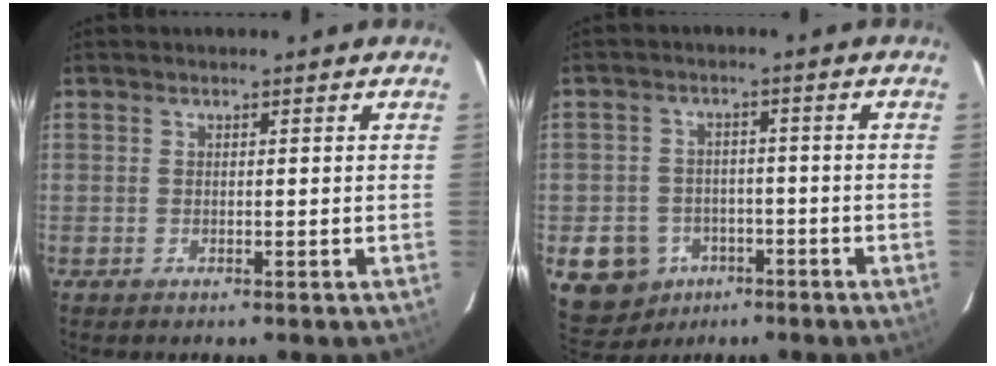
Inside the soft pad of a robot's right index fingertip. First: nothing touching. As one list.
[{"total": 10.1, "force": [-4.9, 8.2, 3.0], "torque": [-0.096, 0.015, -0.062]}]